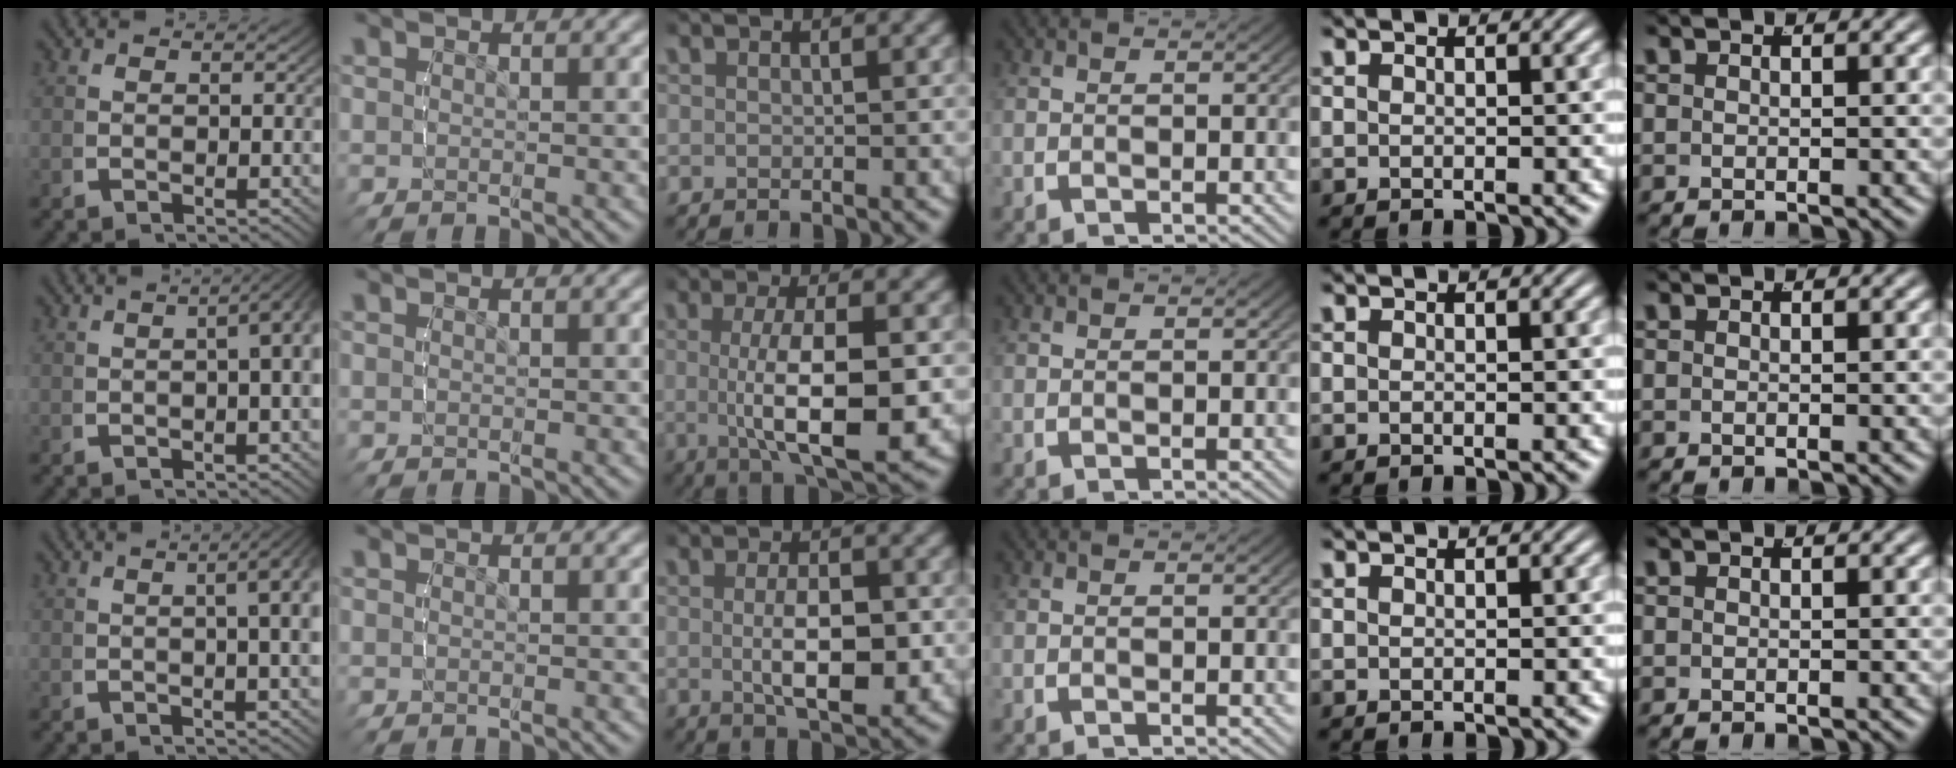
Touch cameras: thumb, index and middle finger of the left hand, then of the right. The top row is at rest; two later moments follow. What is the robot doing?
{"motion": "lift_and_place", "object": "cubes"}